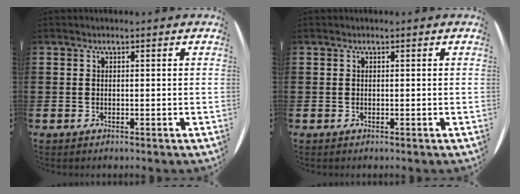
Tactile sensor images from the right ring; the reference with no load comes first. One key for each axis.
{"total": 0.0}